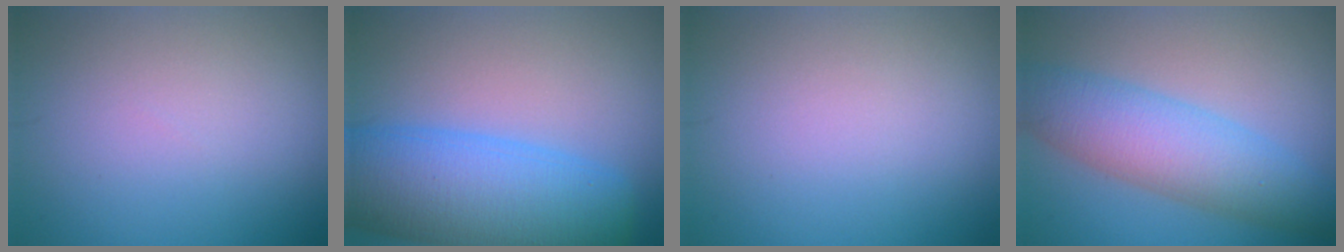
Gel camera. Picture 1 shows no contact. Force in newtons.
{"total": 11.4, "press": 11.4, "slide": 0.6}
{"total": 0.0}
{"total": 6.7, "press": 6.7, "slide": 0.1}